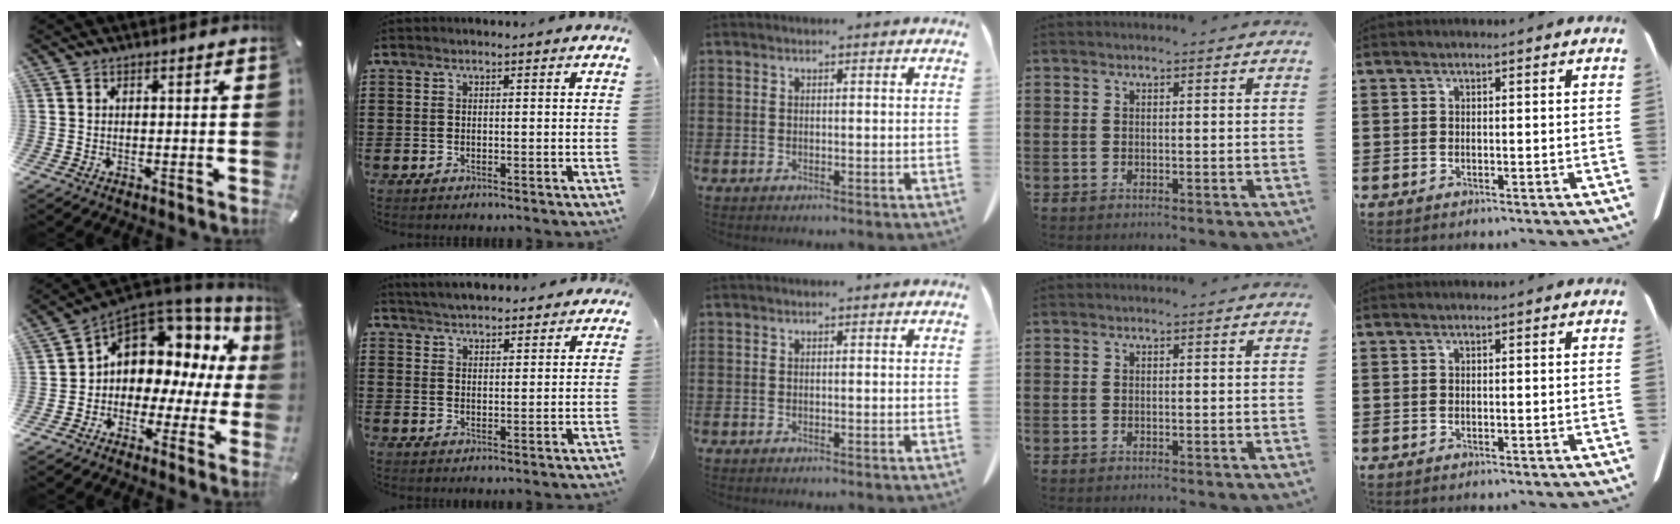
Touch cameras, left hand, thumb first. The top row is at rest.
{"thumb": {"total": 9.4, "force": [4.1, 7.5, 4.0], "torque": [-0.074, -0.046, 0.073]}, "index": {"total": 3.9, "force": [3.9, 0.2, 0.5], "torque": [-0.020, -0.013, 0.072]}}